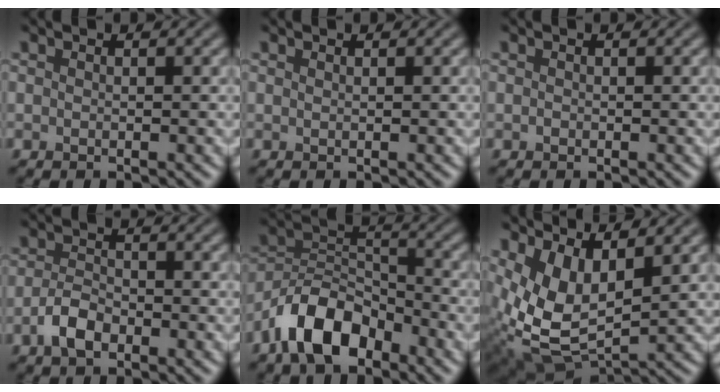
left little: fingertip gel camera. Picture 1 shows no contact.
{"total": 0.0}
{"total": 0.0}
{"total": 2.7, "force": [-1.4, 1.4, 1.9], "torque": [-0.039, 0.001, -0.032]}
{"total": 7.6, "force": [-4.8, 3.9, 4.4], "torque": [-0.071, 0.007, -0.102]}
{"total": 7.7, "force": [1.8, 4.3, 6.1], "torque": [-0.140, -0.017, 0.042]}